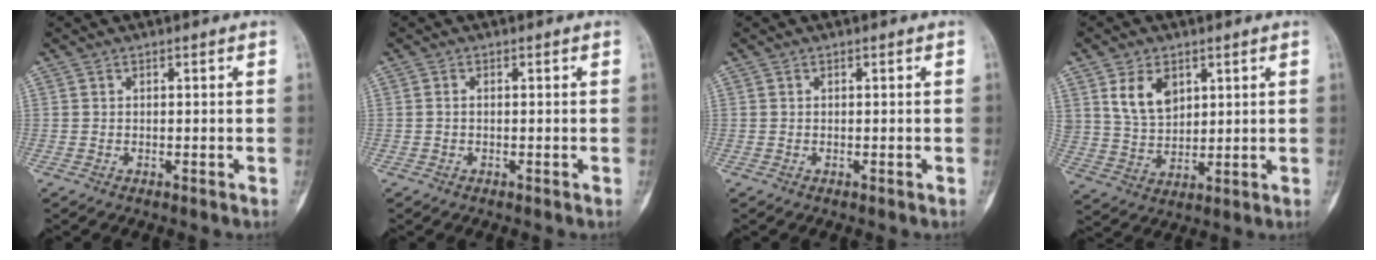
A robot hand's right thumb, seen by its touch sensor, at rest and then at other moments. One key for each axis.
{"total": 0.5, "fx": -0.1, "fy": 0.3, "fz": 0.4, "tx": -0.009, "ty": 0.000, "tz": -0.005}
{"total": 0.0}
{"total": 8.4, "fx": 3.8, "fy": 5.6, "fz": 5.0, "tx": -0.073, "ty": -0.021, "tz": 0.083}